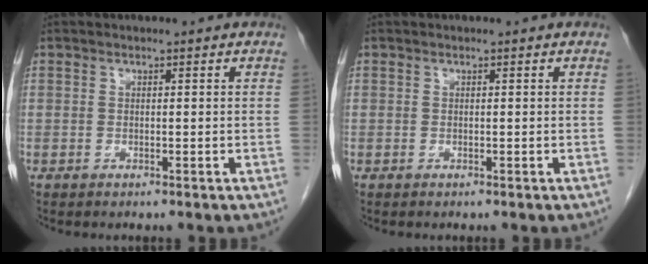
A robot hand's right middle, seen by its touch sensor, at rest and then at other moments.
{"total": 0.0}